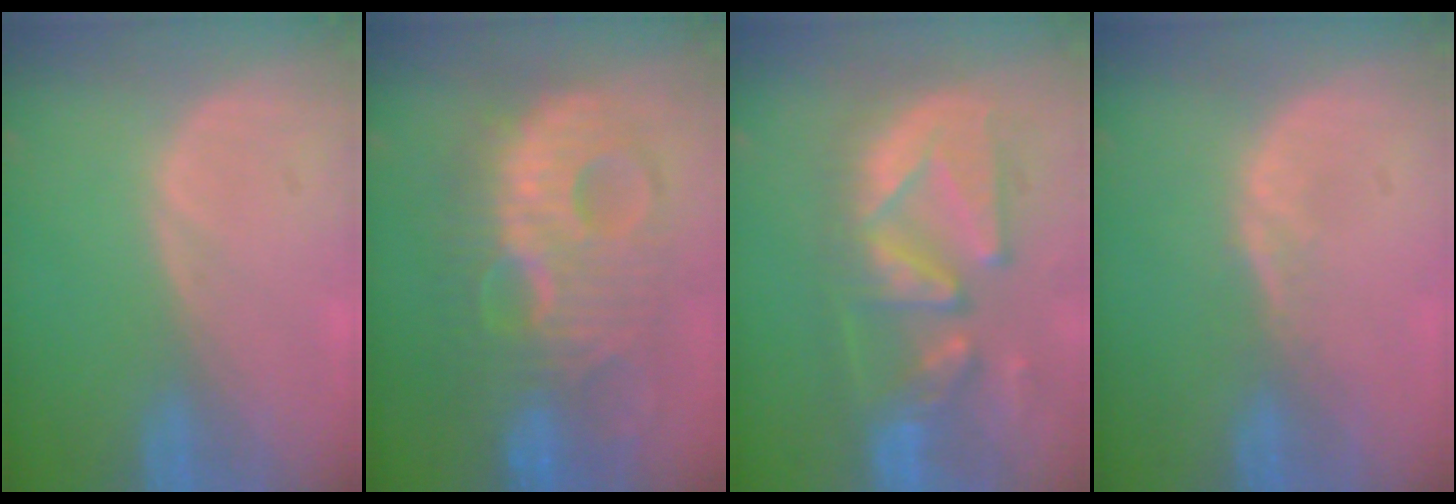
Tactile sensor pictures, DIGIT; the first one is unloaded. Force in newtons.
{"total": 12.1, "press": 12.1, "slide": 0.8}
{"total": 12.0, "press": 11.0, "slide": 4.8}
{"total": 1.5, "press": 1.2, "slide": 0.9}